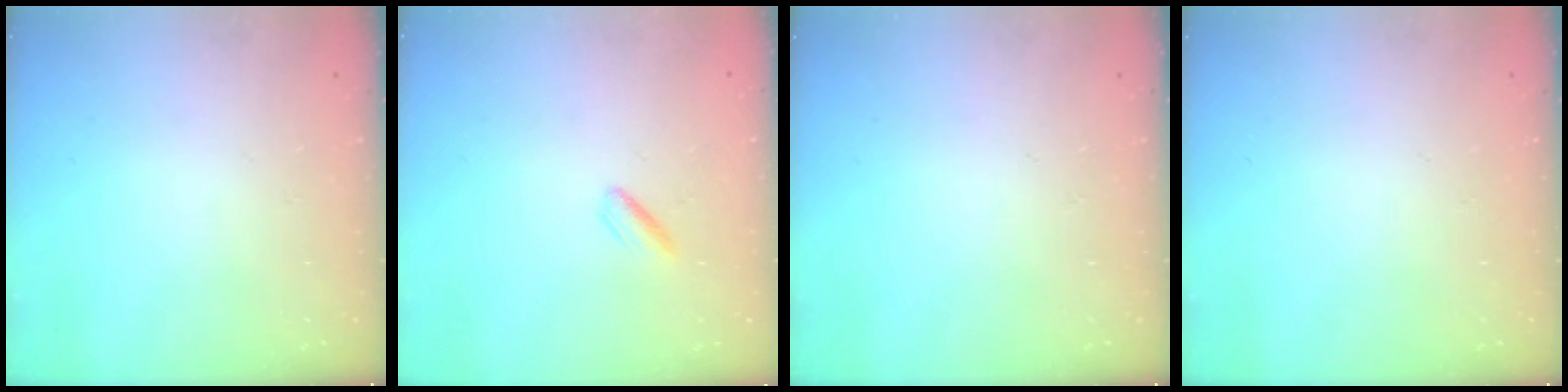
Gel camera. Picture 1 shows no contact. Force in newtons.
{"total": 3.0, "press": 2.8, "slide": 1.0}
{"total": 0.0}
{"total": 0.0}